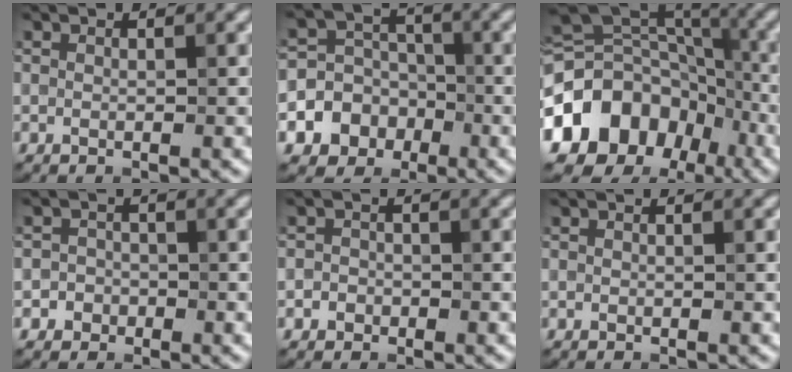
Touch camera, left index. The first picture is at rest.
{"total": 6.5, "force": [-2.7, 5.8, 1.2], "torque": [0.000, 0.000, -0.067]}
{"total": 16.4, "force": [-6.9, 13.2, 6.7], "torque": [-0.145, -0.008, -0.130]}
{"total": 1.8, "force": [-0.7, 1.6, 0.0], "torque": [0.024, 0.007, -0.021]}
{"total": 1.2, "force": [-0.5, 1.1, 0.2], "torque": [0.013, 0.000, -0.014]}
{"total": 0.0}